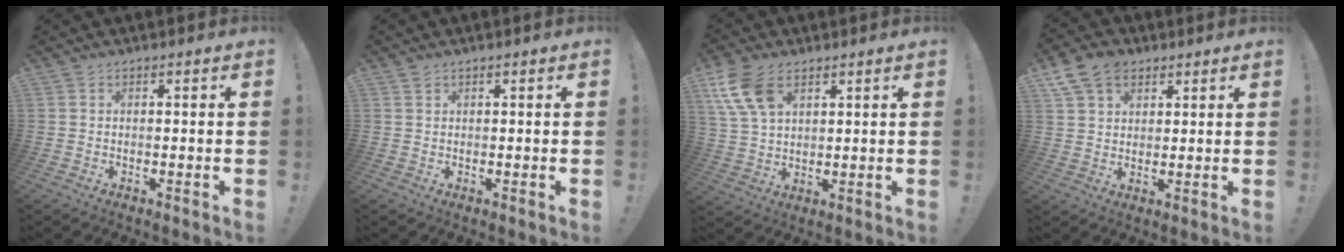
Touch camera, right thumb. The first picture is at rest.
{"total": 0.9, "force": [0.7, 0.5, 0.2], "torque": [-0.001, -0.001, 0.014]}
{"total": 11.7, "force": [5.9, 6.8, 7.4], "torque": [-0.151, -0.013, 0.116]}
{"total": 10.1, "force": [5.8, 6.9, 4.6], "torque": [-0.075, -0.018, 0.112]}